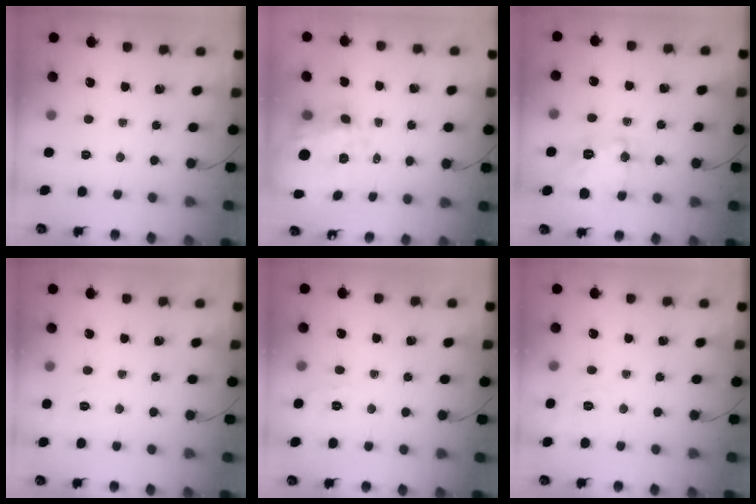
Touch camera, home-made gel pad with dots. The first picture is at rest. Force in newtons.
{"total": 11.6, "press": 11.2, "slide": 3.1}
{"total": 13.1, "press": 13.0, "slide": 0.9}
{"total": 1.8, "press": 0.1, "slide": 1.8}
{"total": 1.7, "press": 0.2, "slide": 1.7}
{"total": 4.2, "press": 3.6, "slide": 2.2}